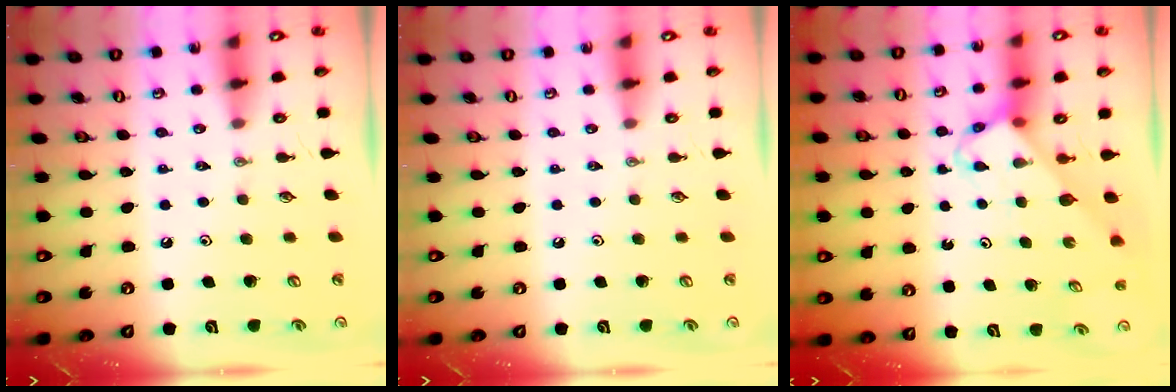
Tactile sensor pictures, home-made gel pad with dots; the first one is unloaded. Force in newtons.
{"total": 0.0}
{"total": 3.8, "press": 3.8, "slide": 0.1}